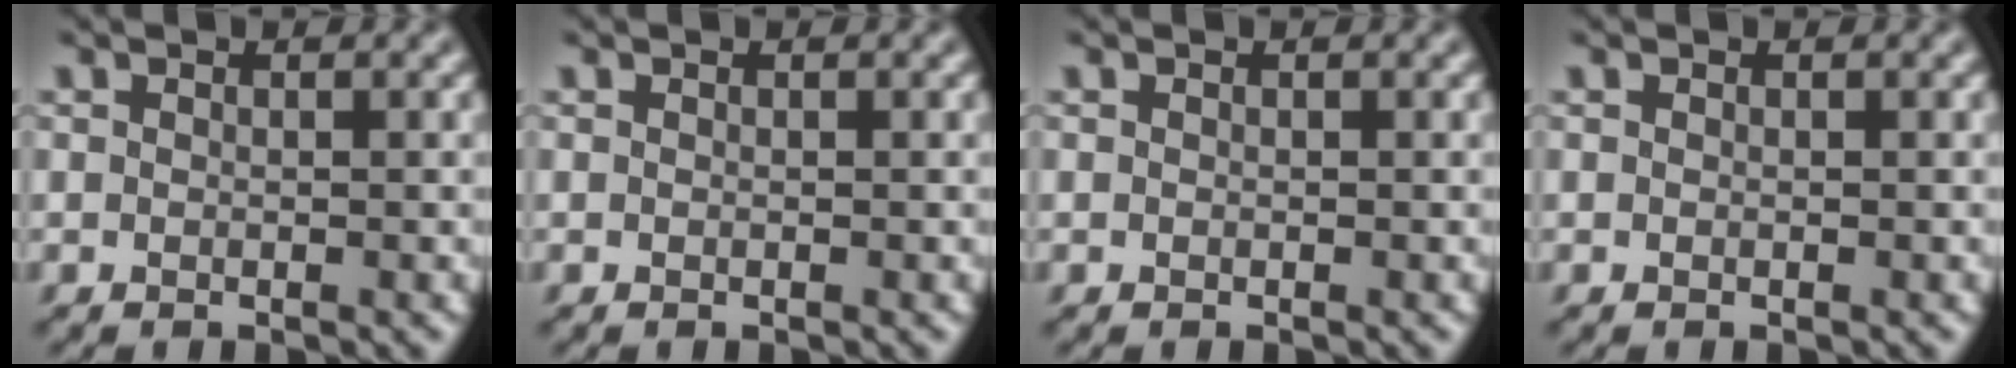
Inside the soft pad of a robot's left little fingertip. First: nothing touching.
{"total": 0.0}
{"total": 0.0}
{"total": 0.0}